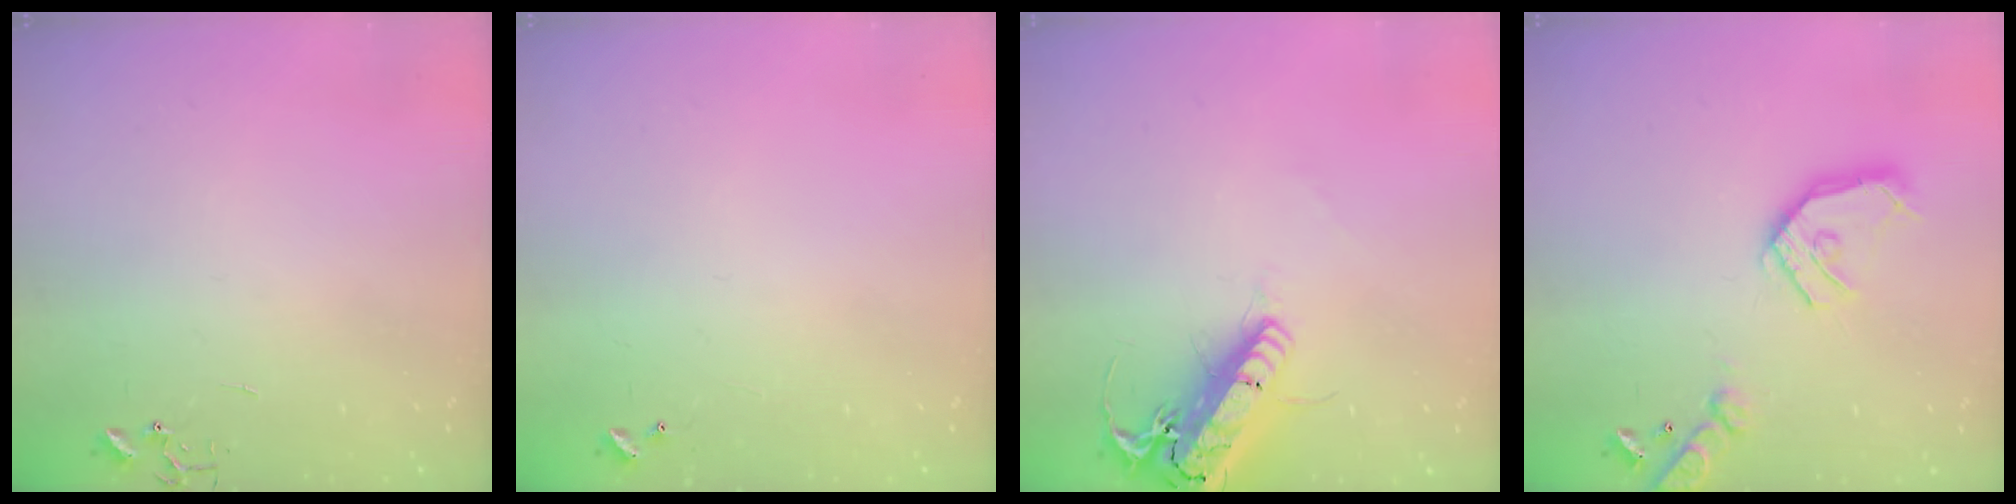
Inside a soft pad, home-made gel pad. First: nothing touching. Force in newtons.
{"total": 4.1, "press": 4.1, "slide": 0.5}
{"total": 20.0, "press": 19.6, "slide": 4.1}
{"total": 16.6, "press": 16.4, "slide": 2.5}